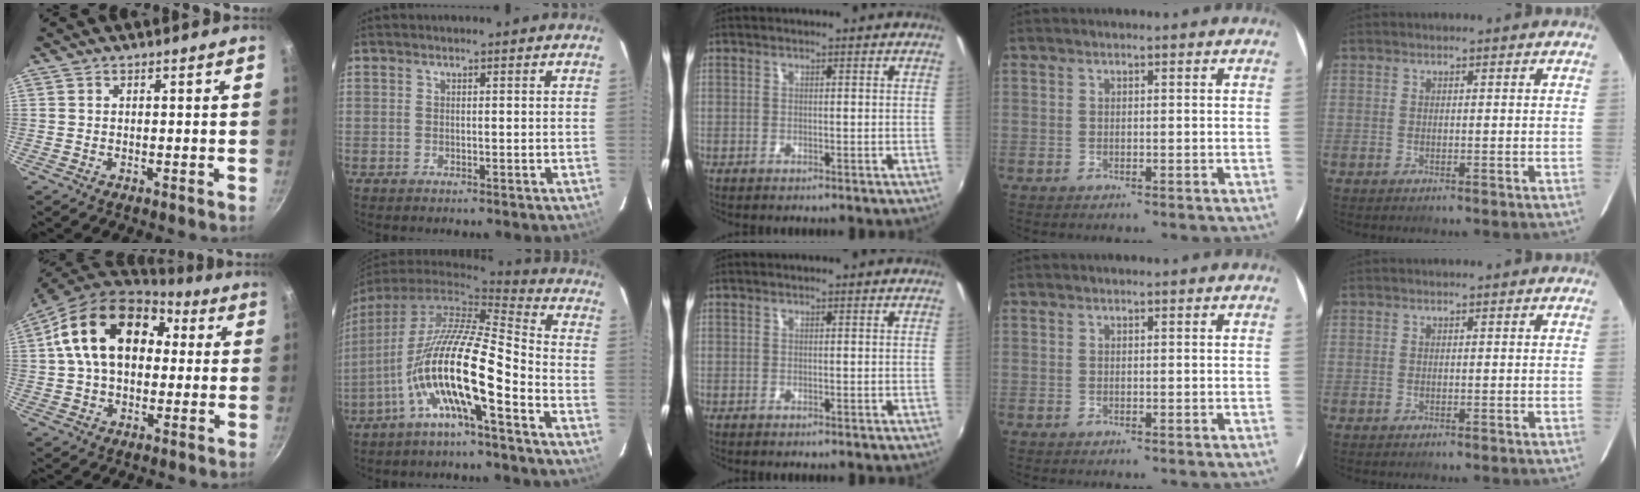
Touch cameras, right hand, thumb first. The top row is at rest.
{"thumb": {"total": 18.7, "force": [4.1, 12.9, 12.9], "torque": [-0.190, 0.024, 0.055]}, "index": {"total": 14.9, "force": [-5.9, 2.0, 13.5], "torque": [-0.238, -0.012, -0.117]}}